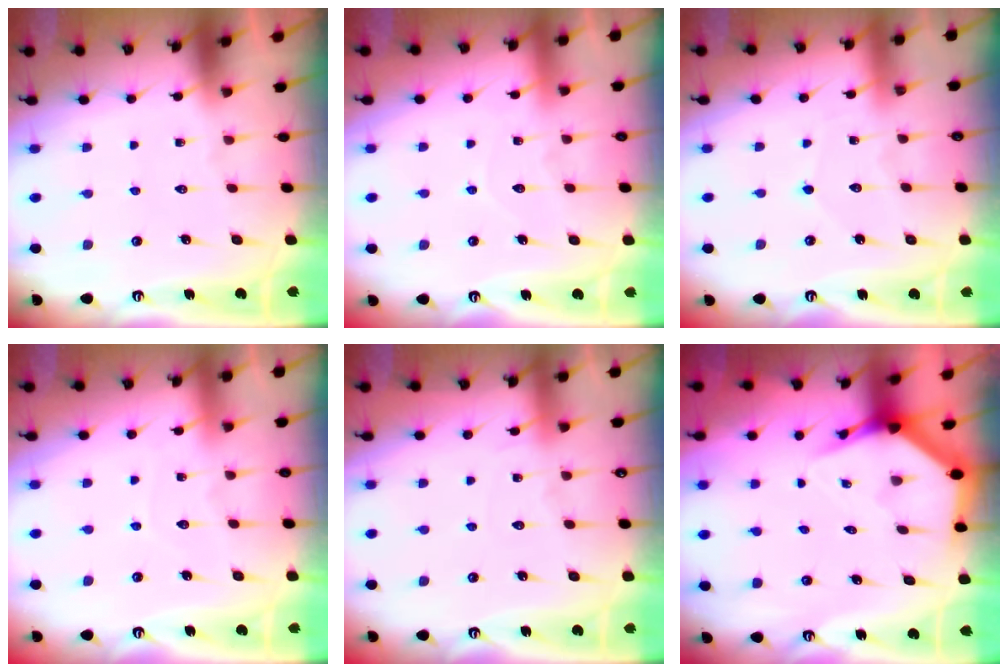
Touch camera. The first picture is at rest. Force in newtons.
{"total": 6.5, "press": 6.5, "slide": 0.7}
{"total": 4.0, "press": 4.0, "slide": 0.3}
{"total": 4.7, "press": 4.6, "slide": 0.5}
{"total": 5.7, "press": 5.7, "slide": 0.7}
{"total": 4.3, "press": 4.3, "slide": 0.3}